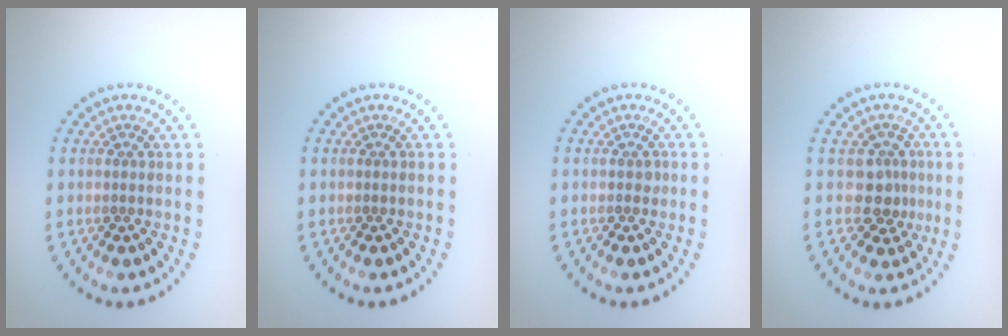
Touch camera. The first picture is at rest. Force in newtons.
{"total": 0.0}
{"total": 0.5, "press": 0.5, "slide": 0.2}
{"total": 2.4, "press": 2.0, "slide": 1.4}